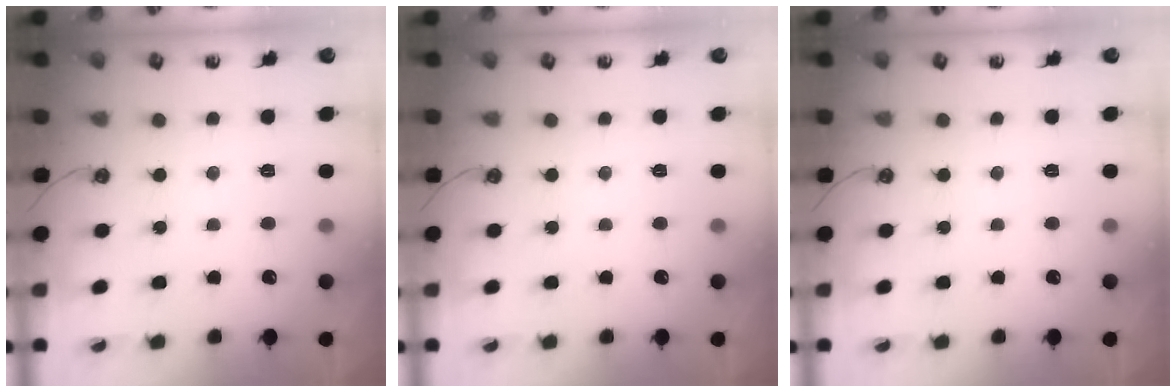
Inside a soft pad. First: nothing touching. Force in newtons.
{"total": 0.0}
{"total": 0.0}